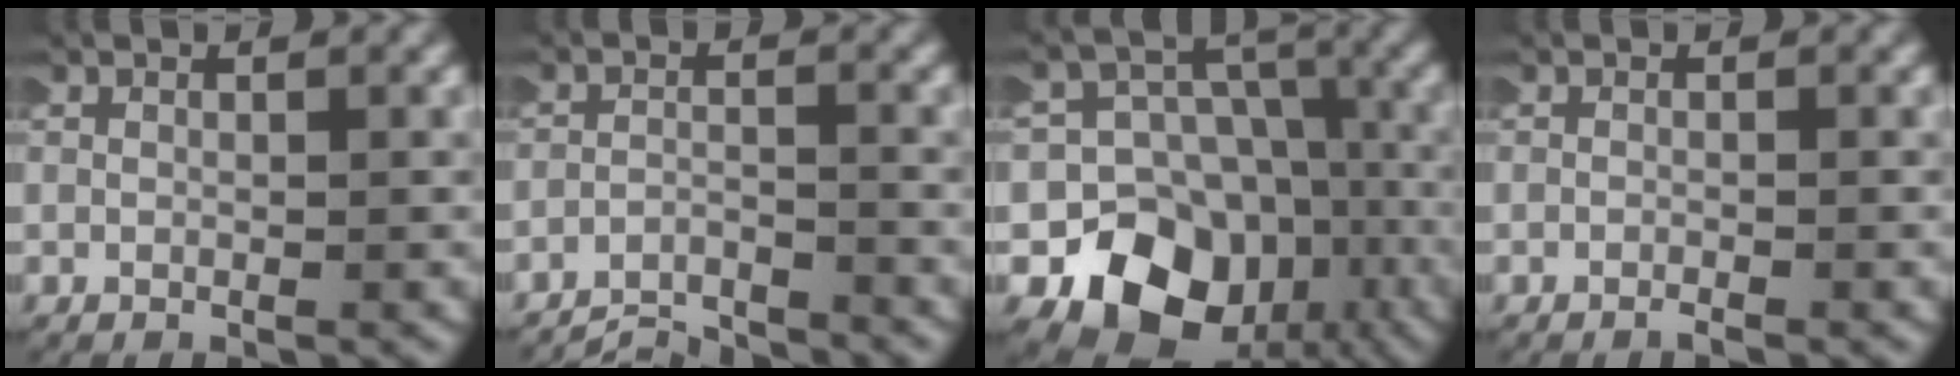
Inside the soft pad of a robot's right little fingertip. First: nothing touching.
{"total": 4.8, "force": [-4.7, 0.8, 0.4], "torque": [-0.010, -0.019, -0.077]}
{"total": 14.5, "force": [-6.0, 11.8, 6.0], "torque": [-0.123, -0.052, -0.097]}
{"total": 0.5, "force": [-0.5, -0.2, 0.1], "torque": [-0.005, -0.003, -0.008]}